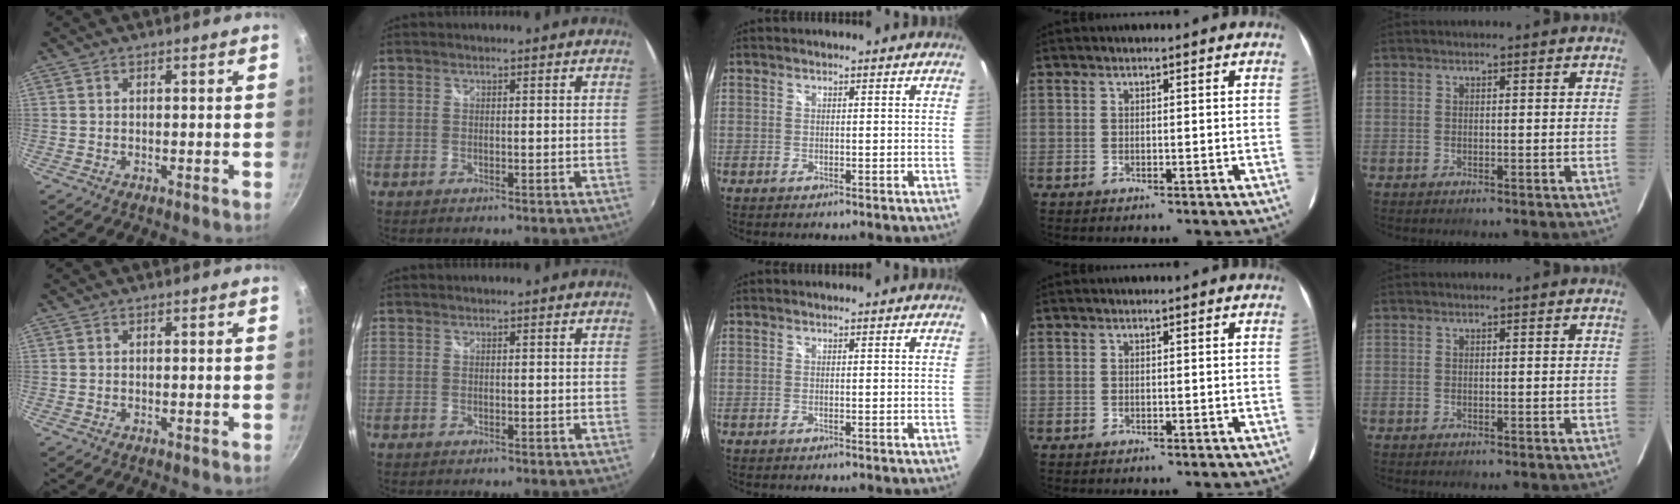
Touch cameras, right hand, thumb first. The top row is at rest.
{}